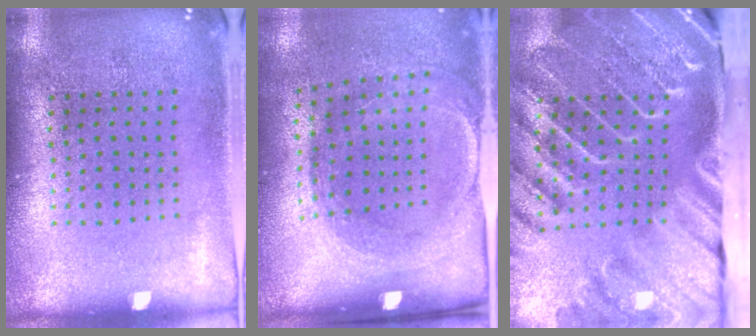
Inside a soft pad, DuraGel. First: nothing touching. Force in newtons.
{"total": 1.7, "press": 1.2, "slide": 1.1}
{"total": 4.5, "press": 3.3, "slide": 2.9}